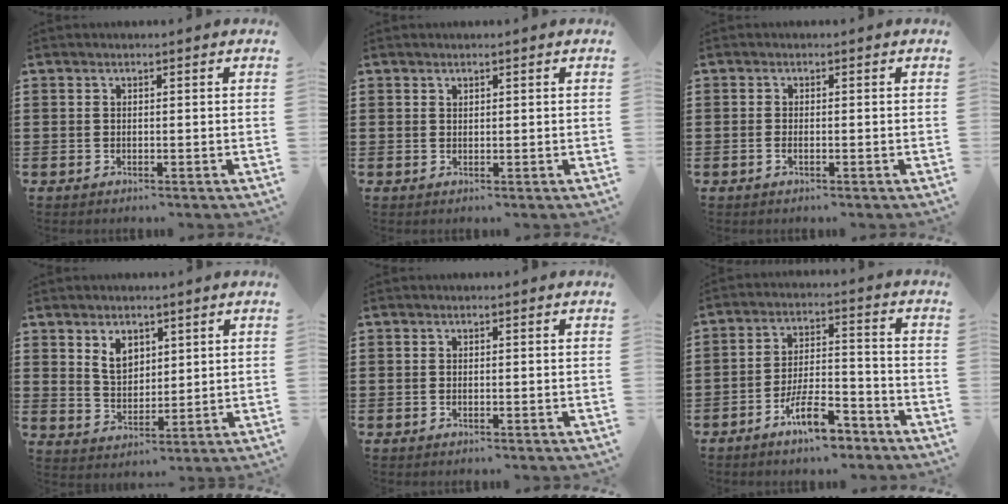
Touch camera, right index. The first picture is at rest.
{"total": 0.7, "force": [0.6, 0.4, 0.0], "torque": [-0.002, 0.001, 0.013]}
{"total": 0.8, "force": [-0.3, 0.2, 0.7], "torque": [-0.015, -0.006, -0.004]}
{"total": 4.6, "force": [2.4, 3.1, 2.5], "torque": [-0.054, 0.009, 0.042]}
{"total": 0.0}
{"total": 8.7, "force": [-5.6, 2.8, 6.1], "torque": [-0.115, 0.014, -0.100]}